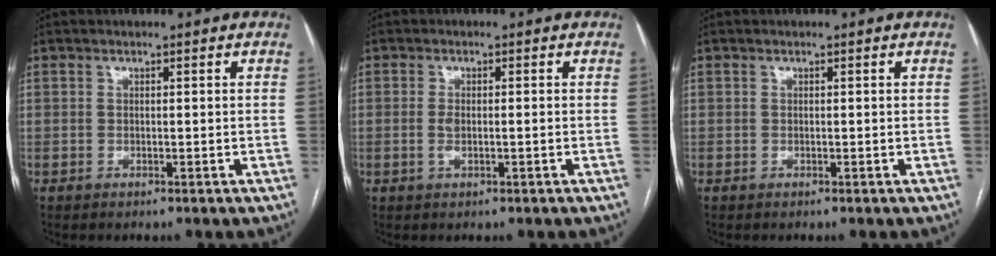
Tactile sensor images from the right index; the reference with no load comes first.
{"total": 2.0, "force": [-0.3, 0.7, 1.8], "torque": [-0.041, -0.002, -0.003]}
{"total": 0.0}